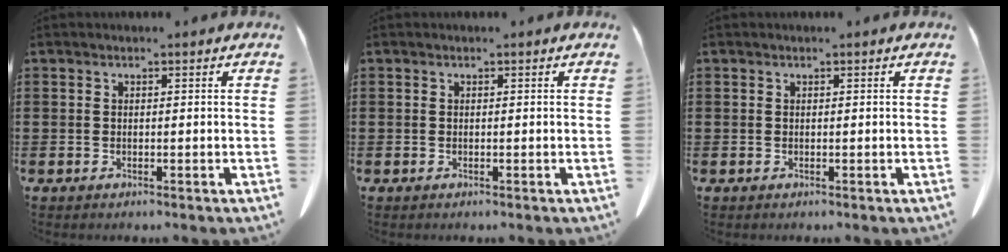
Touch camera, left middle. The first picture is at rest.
{"total": 0.0}
{"total": 0.0}